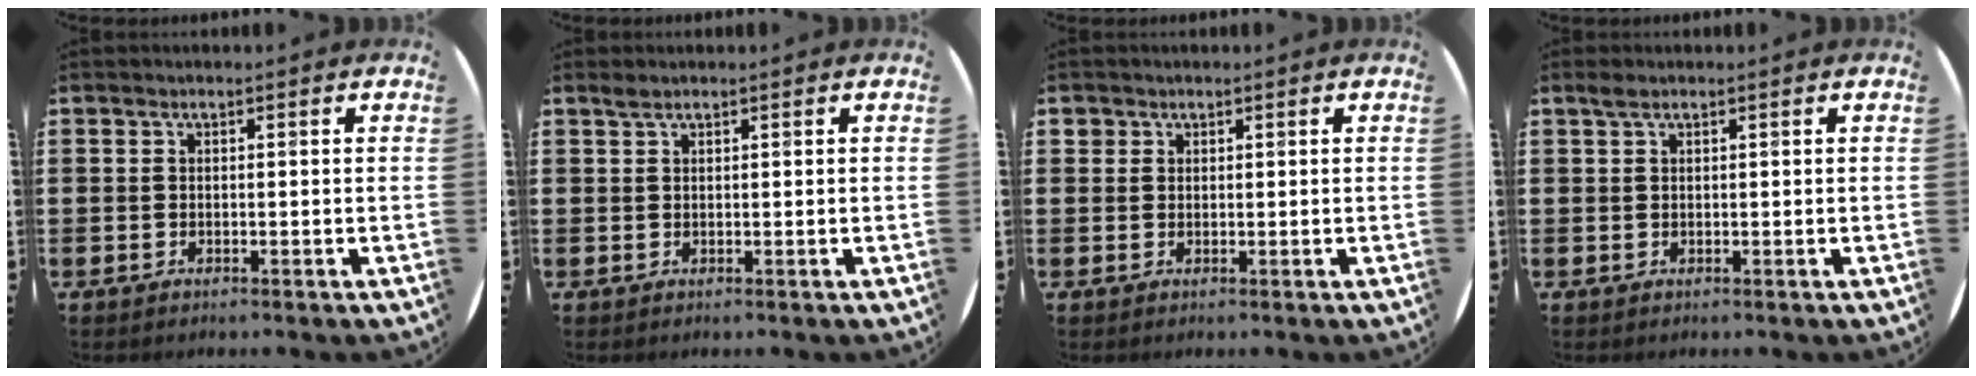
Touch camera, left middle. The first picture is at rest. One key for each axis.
{"total": 0.7, "fx": 0.7, "fy": 0.1, "fz": 0.3, "tx": -0.007, "ty": 0.001, "tz": 0.013}
{"total": 1.0, "fx": 0.8, "fy": 0.7, "fz": 0.0, "tx": 0.008, "ty": 0.000, "tz": 0.014}
{"total": 0.9, "fx": 0.6, "fy": 0.2, "fz": 0.6, "tx": -0.011, "ty": 0.002, "tz": 0.011}